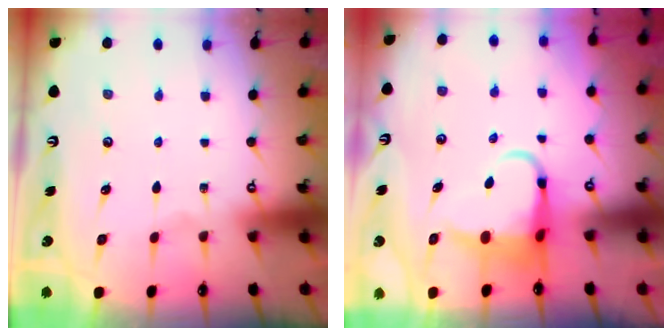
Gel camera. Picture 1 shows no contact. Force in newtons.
{"total": 6.6, "press": 6.5, "slide": 1.2}